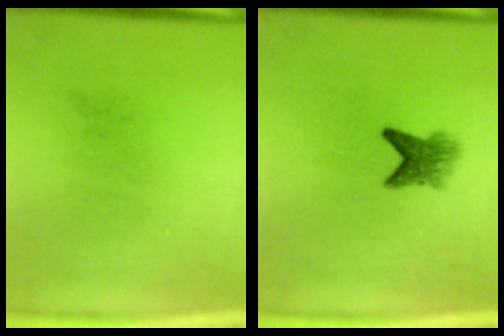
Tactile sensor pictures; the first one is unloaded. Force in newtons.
{"total": 3.2}